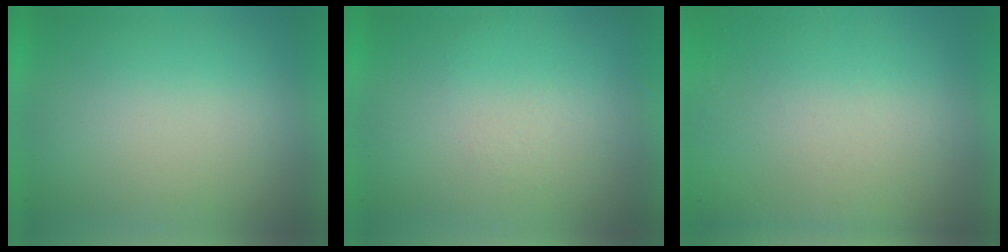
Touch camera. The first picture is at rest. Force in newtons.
{"total": 1.3}
{"total": 5.9}